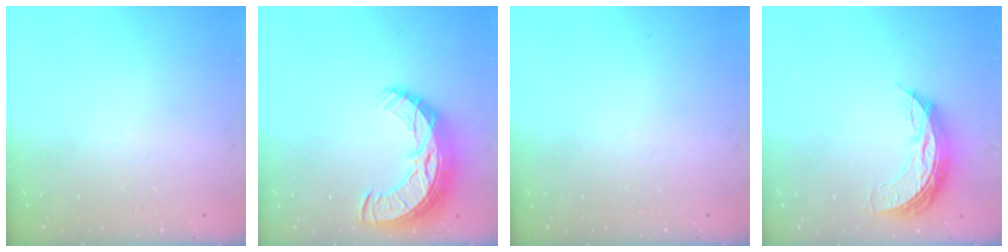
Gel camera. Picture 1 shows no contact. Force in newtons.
{"total": 15.2, "press": 15.2, "slide": 1.0}
{"total": 0.0}
{"total": 9.0, "press": 9.0, "slide": 0.6}